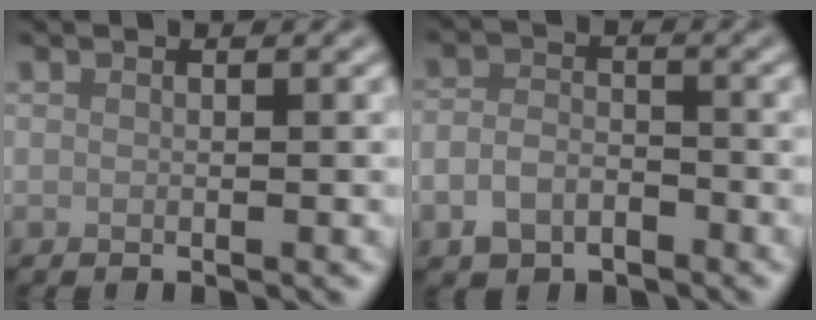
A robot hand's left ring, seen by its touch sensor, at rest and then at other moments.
{"total": 3.4, "force": [-2.0, 2.2, 1.6], "torque": [-0.028, -0.002, -0.048]}